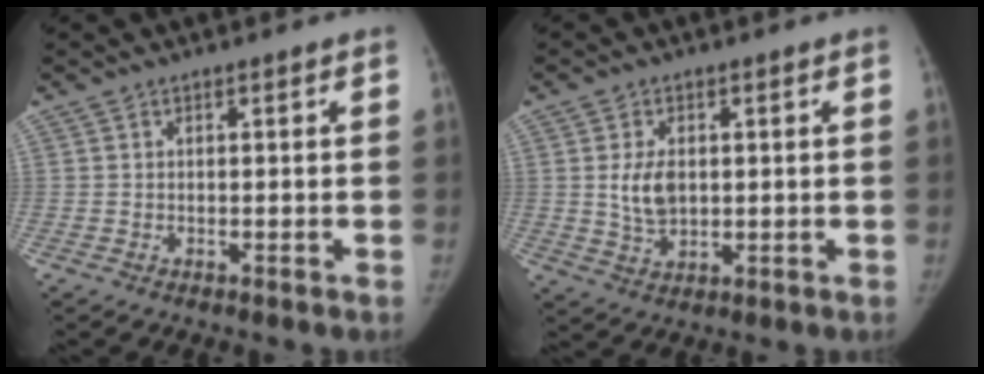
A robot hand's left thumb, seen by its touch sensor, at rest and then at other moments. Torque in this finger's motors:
{"motor_torque": [-0.23, 0.45, 0.44, 0.47, 0.02]}